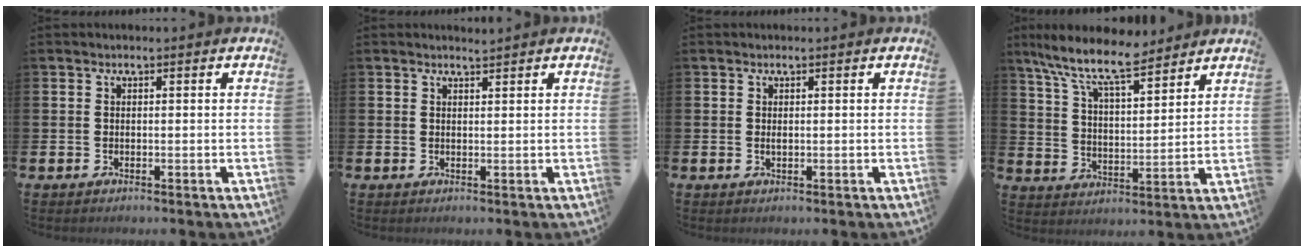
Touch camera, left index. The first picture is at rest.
{"total": 1.4, "force": [1.4, -0.1, 0.0], "torque": [0.001, -0.006, 0.025]}
{"total": 0.5, "force": [0.2, 0.1, 0.5], "torque": [-0.007, -0.001, 0.003]}
{"total": 10.2, "force": [8.8, 2.0, 4.6], "torque": [-0.116, -0.044, 0.155]}